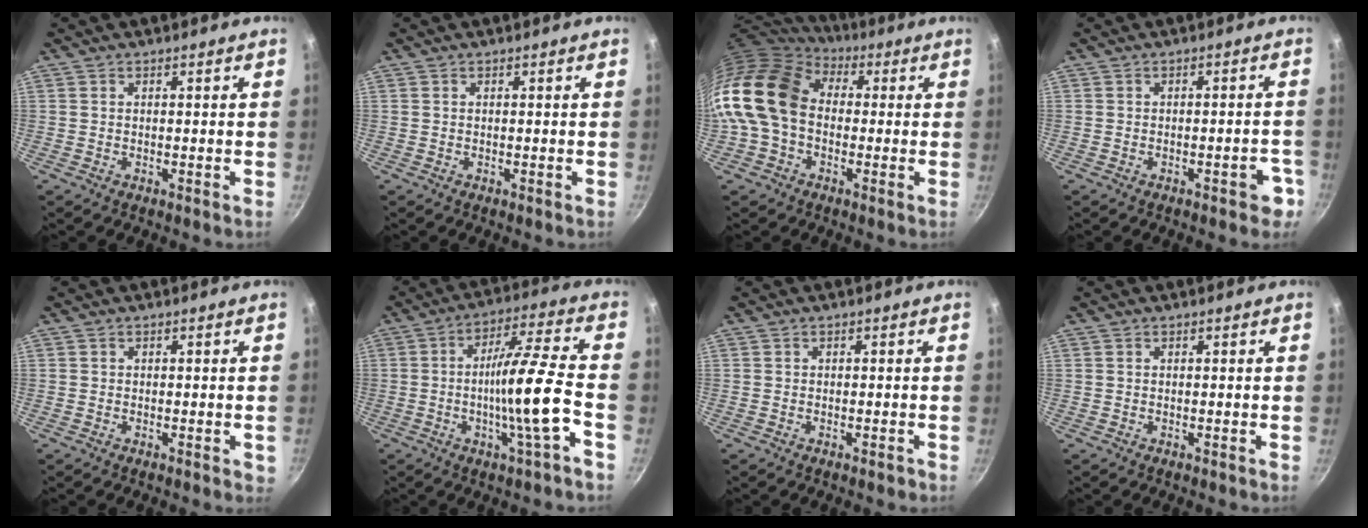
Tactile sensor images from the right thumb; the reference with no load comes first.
{"total": 0.0}
{"total": 17.0, "force": [0.4, 12.5, 11.4], "torque": [-0.213, 0.032, -0.011]}
{"total": 4.2, "force": [-2.2, 1.8, 3.1], "torque": [-0.016, 0.024, -0.021]}
{"total": 1.1, "force": [-0.3, 0.7, 0.7], "torque": [-0.004, 0.001, -0.006]}
{"total": 13.5, "force": [-3.8, 0.8, 13.0], "torque": [-0.207, 0.031, -0.068]}
{"total": 0.7, "force": [-0.5, 0.4, 0.3], "torque": [-0.004, 0.003, -0.004]}
{"total": 0.0}